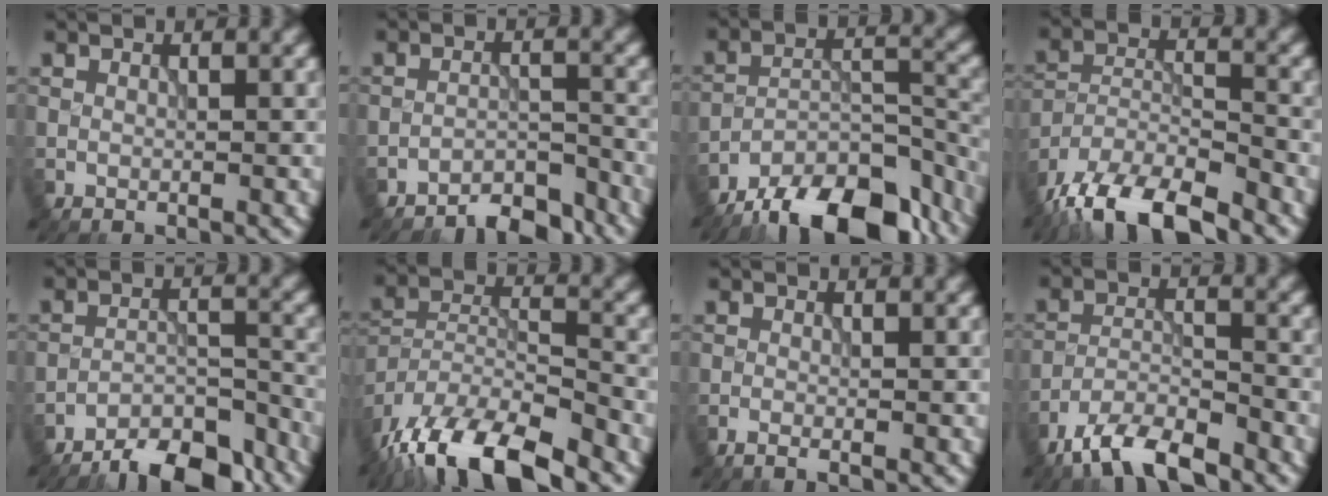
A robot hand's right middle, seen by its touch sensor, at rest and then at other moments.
{"total": 4.6, "force": [-4.3, 0.9, 1.5], "torque": [-0.020, 0.003, -0.067]}
{"total": 13.7, "force": [-10.8, 4.7, 6.9], "torque": [-0.124, -0.002, -0.169]}
{"total": 11.4, "force": [-9.1, 3.4, 5.9], "torque": [-0.102, -0.022, -0.156]}
{"total": 9.0, "force": [-7.9, 2.3, 3.6], "torque": [-0.045, -0.001, -0.123]}
{"total": 12.5, "force": [-9.4, 3.8, 7.3], "torque": [-0.145, -0.006, -0.167]}
{"total": 1.3, "force": [-0.9, 0.3, 0.9], "torque": [-0.009, -0.005, -0.026]}
{"total": 6.8, "force": [-5.6, 1.9, 3.5], "torque": [-0.061, -0.007, -0.111]}